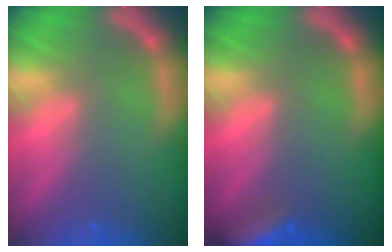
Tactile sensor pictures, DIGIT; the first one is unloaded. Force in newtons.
{"total": 5.5}